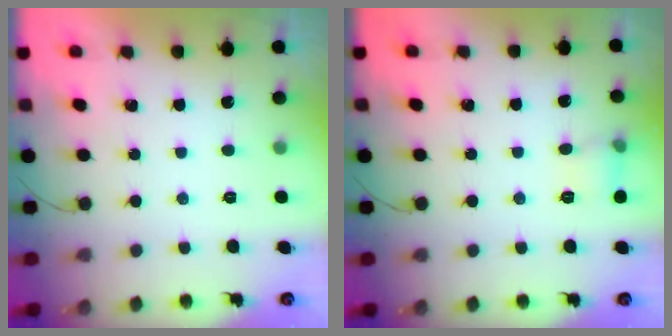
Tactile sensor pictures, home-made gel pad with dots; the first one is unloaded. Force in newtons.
{"total": 7.5, "press": 7.4, "slide": 1.3}